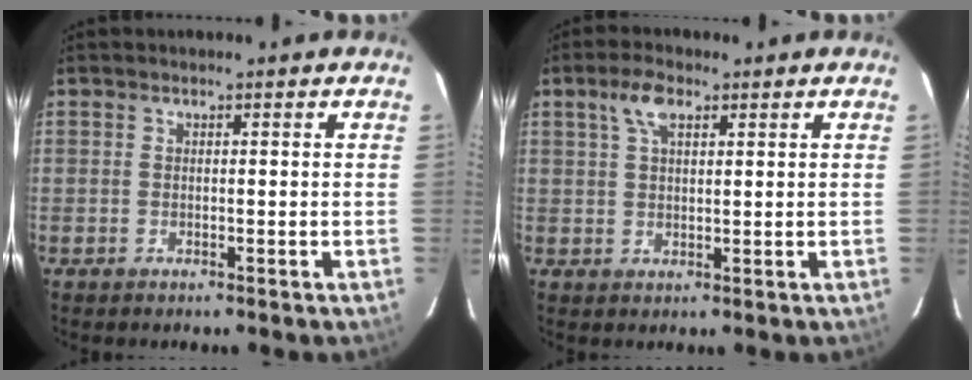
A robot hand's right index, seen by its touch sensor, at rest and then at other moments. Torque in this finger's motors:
{"motor_torque": [0.30, 0.08, 0.10, 0.04]}